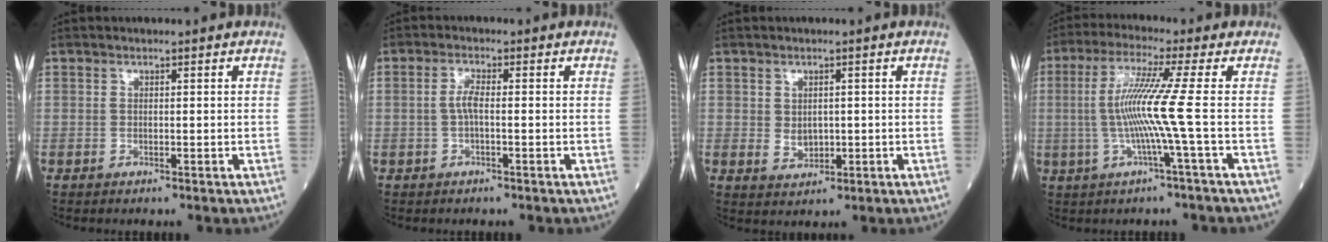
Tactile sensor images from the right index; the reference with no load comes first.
{"total": 2.3, "force": [-0.3, 0.4, 2.3], "torque": [-0.046, 0.003, -0.006]}
{"total": 2.6, "force": [0.1, 2.0, 1.7], "torque": [-0.029, -0.001, 0.010]}
{"total": 8.6, "force": [-0.7, -2.0, 8.3], "torque": [-0.172, 0.004, -0.012]}